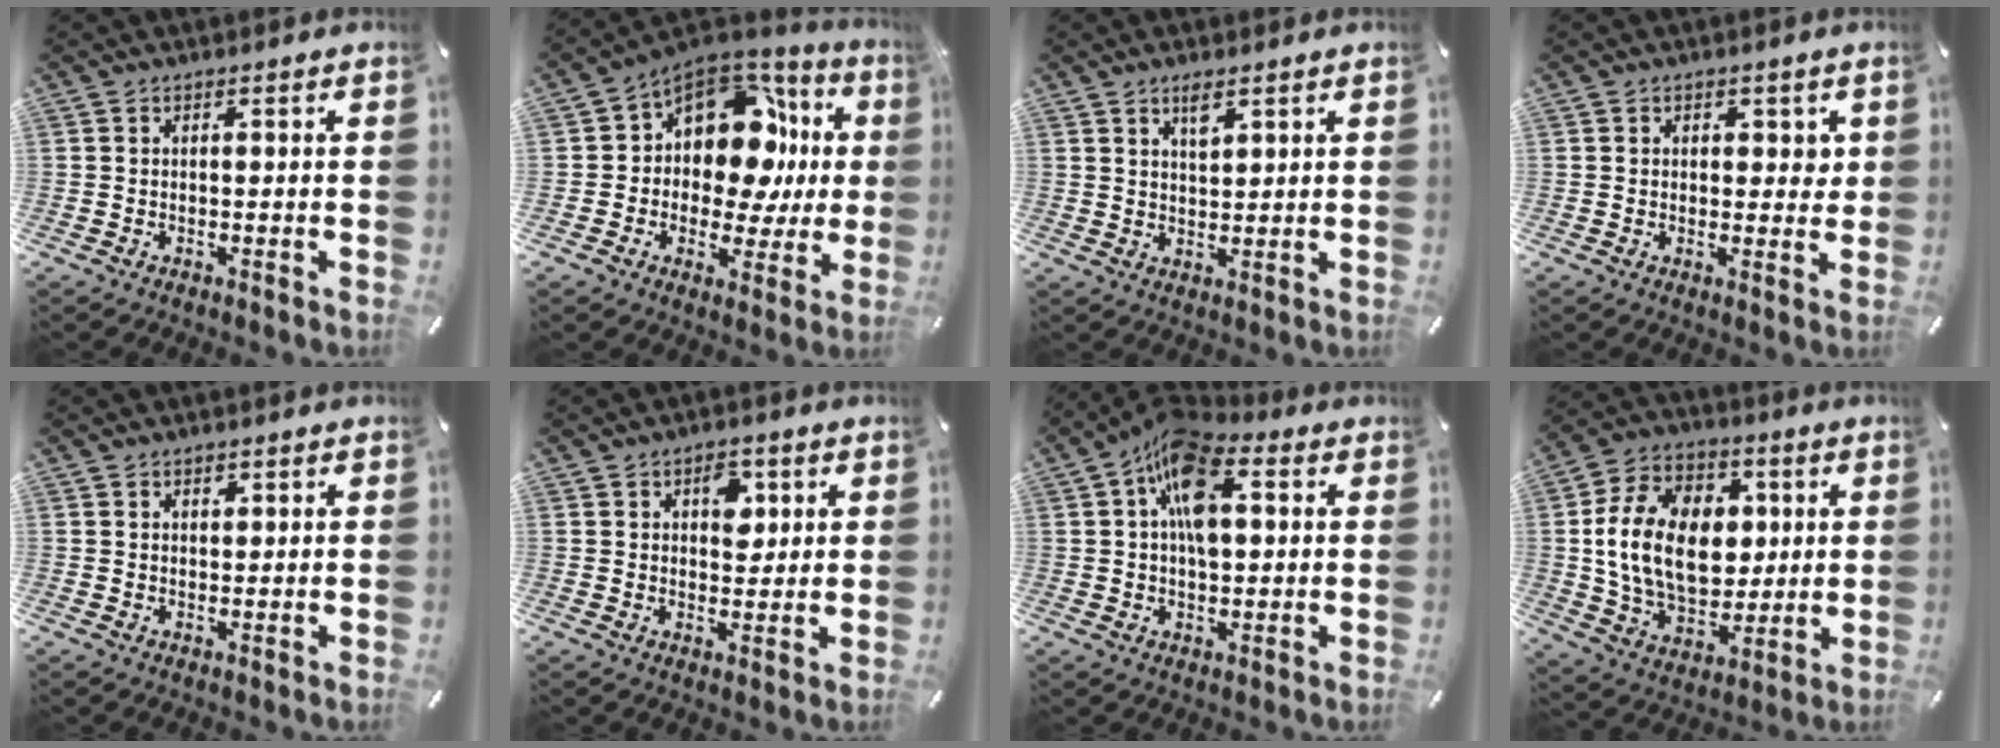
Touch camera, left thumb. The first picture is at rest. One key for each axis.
{"total": 15.0, "fx": 3.2, "fy": 10.5, "fz": 10.2, "tx": -0.152, "ty": -0.029, "tz": 0.051}
{"total": 3.8, "fx": 2.6, "fy": 1.6, "fz": 2.4, "tx": -0.036, "ty": -0.009, "tz": 0.042}
{"total": 3.3, "fx": 1.2, "fy": 2.4, "fz": 1.8, "tx": 0.001, "ty": -0.009, "tz": 0.011}
{"total": 1.3, "fx": 0.8, "fy": 1.0, "fz": 0.3, "tx": 0.001, "ty": -0.002, "tz": 0.013}
{"total": 6.5, "fx": 2.3, "fy": 4.5, "fz": 4.1, "tx": -0.032, "ty": -0.010, "tz": 0.030}
{"total": 14.1, "fx": 3.2, "fy": 8.4, "fz": 10.8, "tx": -0.185, "ty": 0.001, "tz": 0.056}
{"total": 19.7, "fx": 1.6, "fy": 14.3, "fz": 13.4, "tx": -0.260, "ty": 0.013, "tz": 0.031}